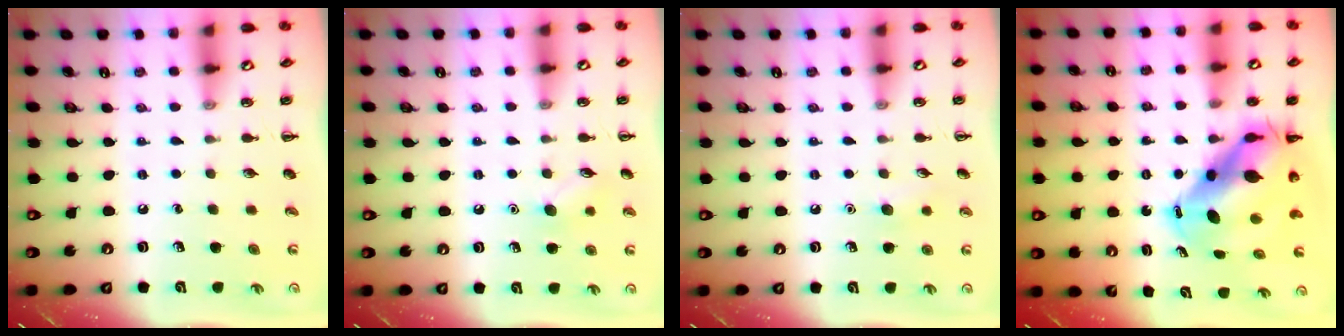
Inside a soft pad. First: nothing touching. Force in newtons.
{"total": 7.5, "press": 7.2, "slide": 2.1}
{"total": 4.9, "press": 4.8, "slide": 1.3}
{"total": 12.4, "press": 11.9, "slide": 3.4}